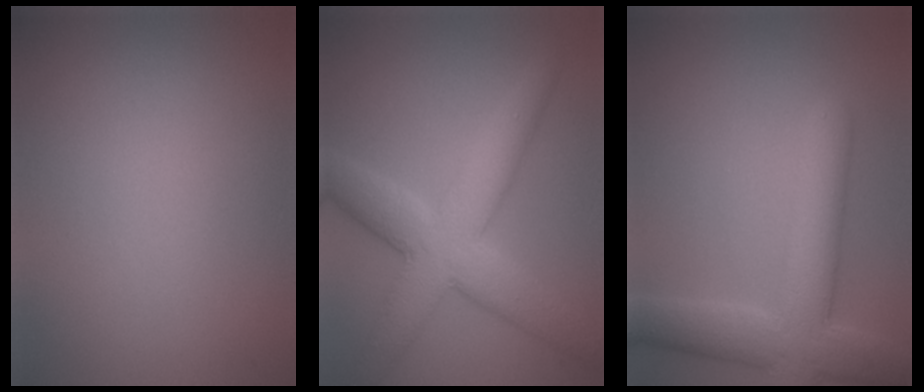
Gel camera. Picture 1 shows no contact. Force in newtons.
{"total": 7.5, "press": 7.5, "slide": 0.3}
{"total": 7.3, "press": 7.2, "slide": 0.4}